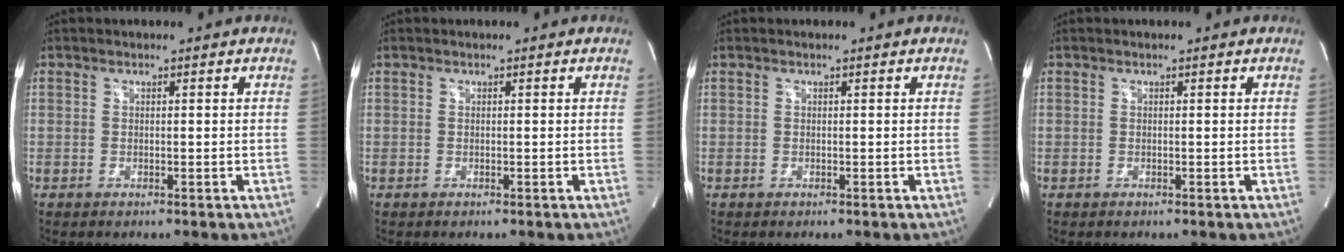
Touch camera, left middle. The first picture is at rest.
{"total": 0.0}
{"total": 0.0}
{"total": 0.0}